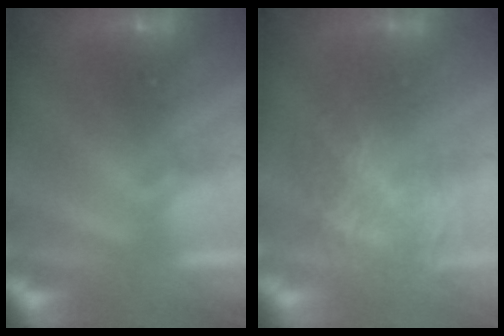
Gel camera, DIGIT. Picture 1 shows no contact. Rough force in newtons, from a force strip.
{"total": 3.7}